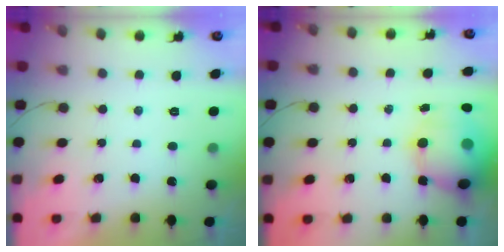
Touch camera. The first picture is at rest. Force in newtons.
{"total": 13.4, "press": 12.9, "slide": 3.5}